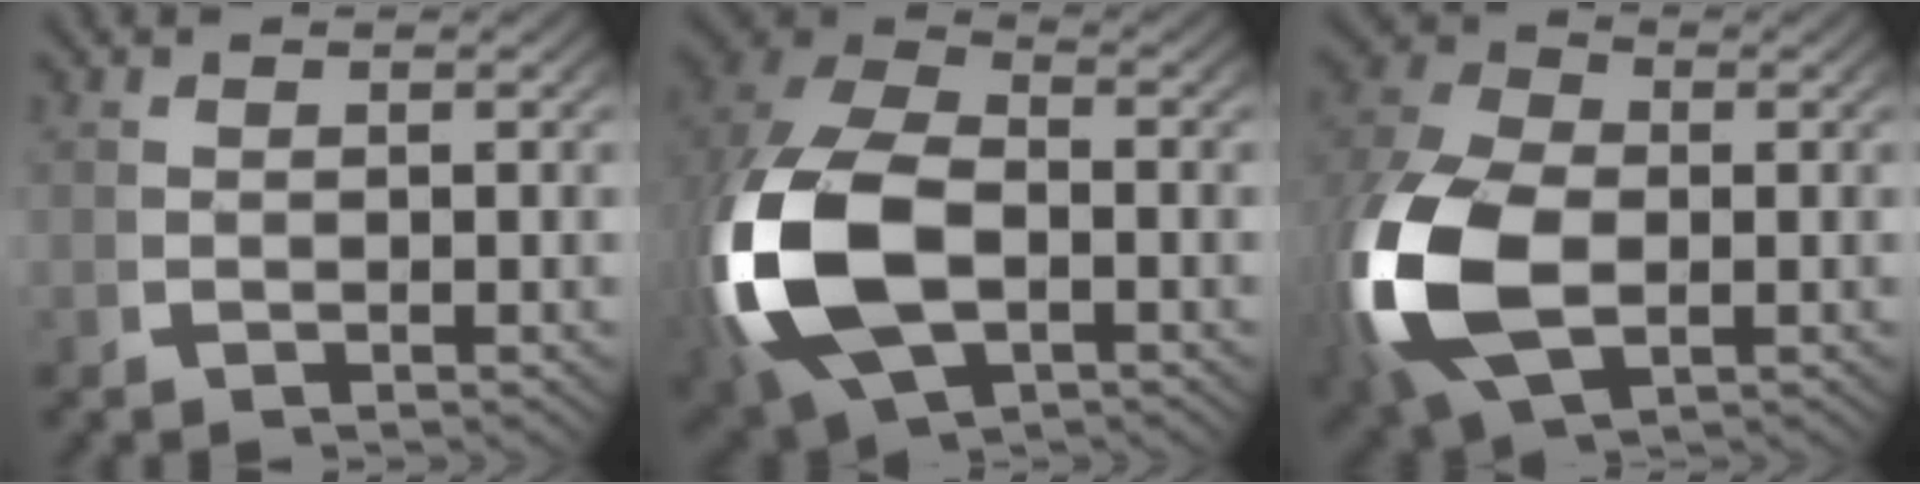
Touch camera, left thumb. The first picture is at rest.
{"total": 15.6, "force": [-2.1, 10.5, 11.3], "torque": [-0.305, -0.046, -0.011]}
{"total": 12.5, "force": [-1.4, 8.6, 9.0], "torque": [-0.250, -0.042, -0.002]}